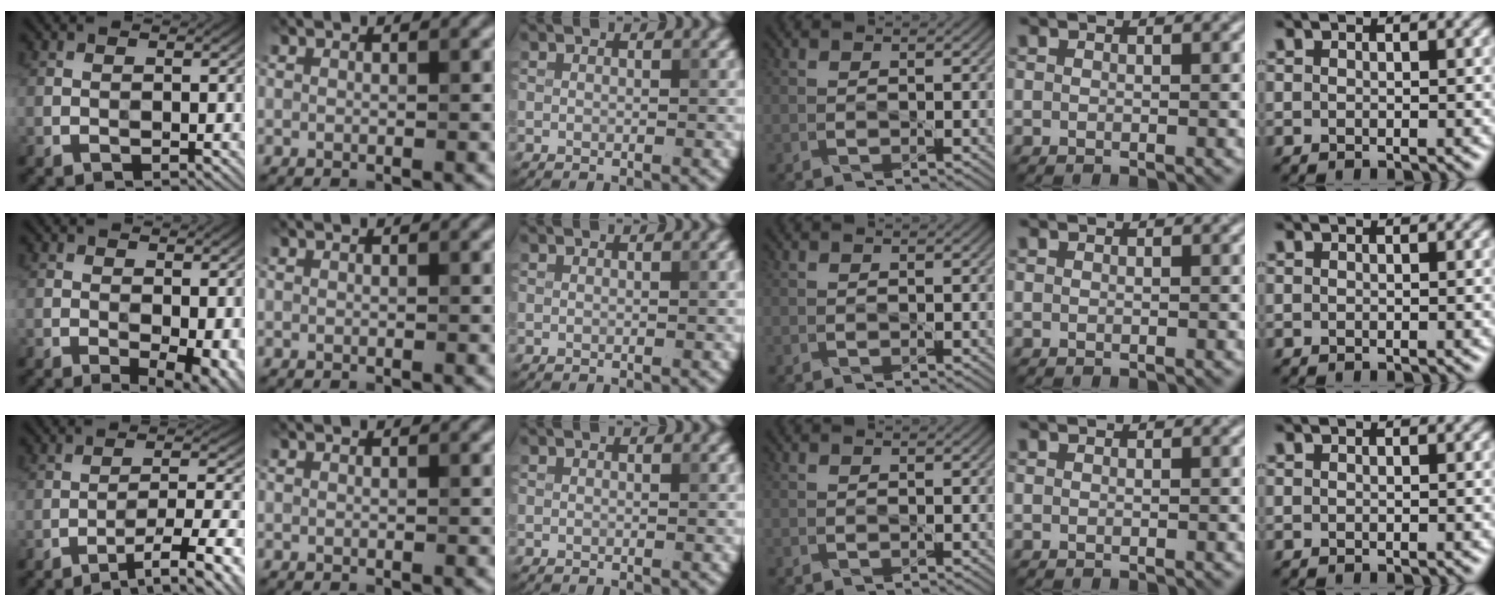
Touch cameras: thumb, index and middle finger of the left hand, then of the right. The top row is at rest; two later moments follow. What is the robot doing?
{"motion": "pour", "object": "oil cruet"}